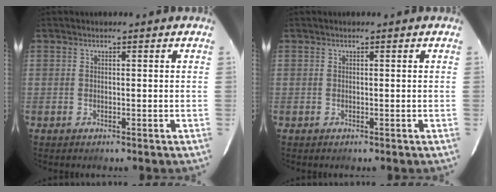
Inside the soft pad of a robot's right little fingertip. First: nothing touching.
{"total": 0.0}